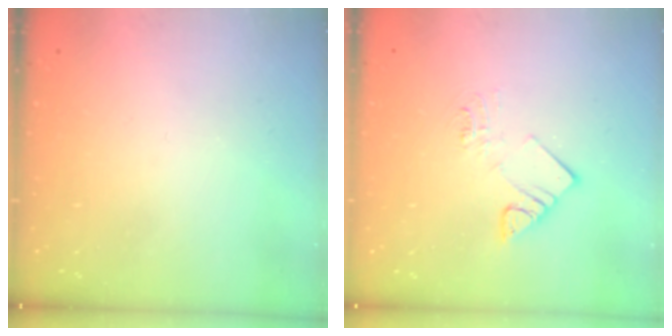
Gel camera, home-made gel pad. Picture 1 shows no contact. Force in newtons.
{"total": 7.5, "press": 7.5, "slide": 0.4}